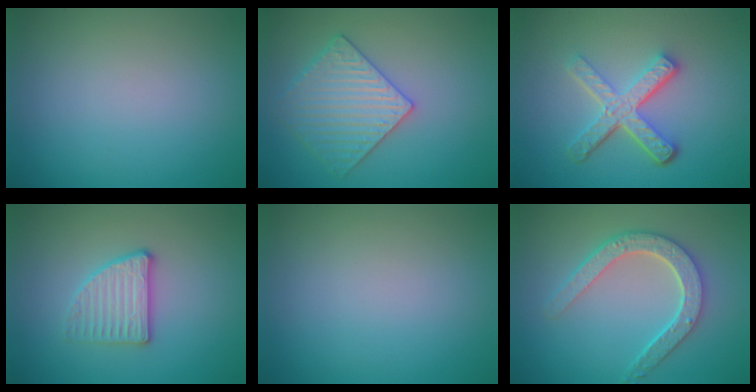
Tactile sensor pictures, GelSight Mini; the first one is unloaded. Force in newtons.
{"total": 4.0, "press": 3.8, "slide": 1.2}
{"total": 5.0, "press": 3.5, "slide": 3.6}
{"total": 2.7, "press": 2.6, "slide": 0.8}
{"total": 0.0}
{"total": 4.6, "press": 3.7, "slide": 2.7}